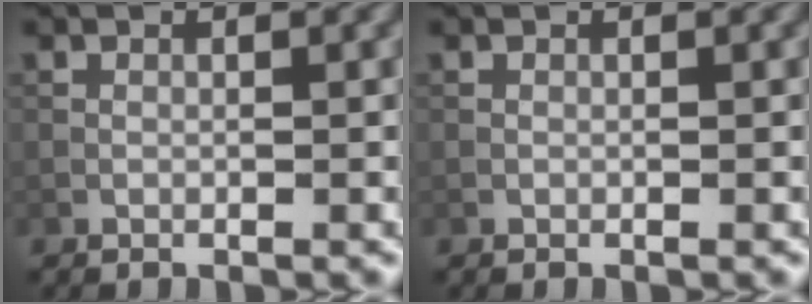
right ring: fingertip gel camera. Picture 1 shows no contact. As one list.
[{"total": 0.0}]